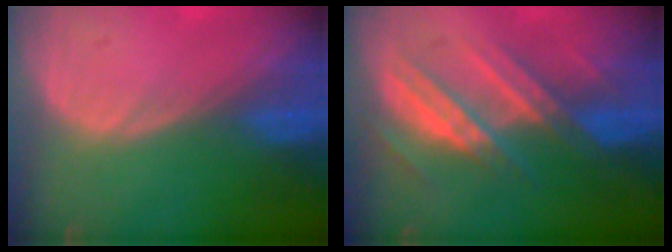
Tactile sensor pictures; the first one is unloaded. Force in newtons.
{"total": 7.2, "press": 7.2, "slide": 0.8}